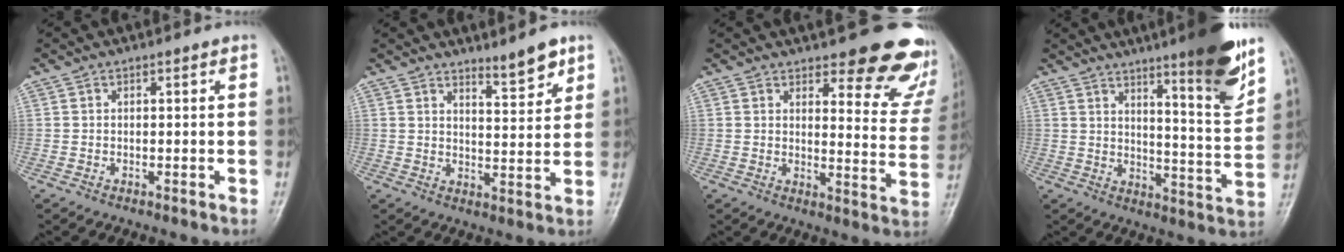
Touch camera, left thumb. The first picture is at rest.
{"total": 5.6, "force": [4.4, 1.2, 3.3], "torque": [-0.039, -0.041, 0.069]}
{"total": 16.8, "force": [12.9, 5.8, 9.1], "torque": [-0.053, -0.090, 0.139]}
{"total": 15.3, "force": [9.7, 1.8, 11.8], "torque": [-0.146, -0.063, 0.144]}